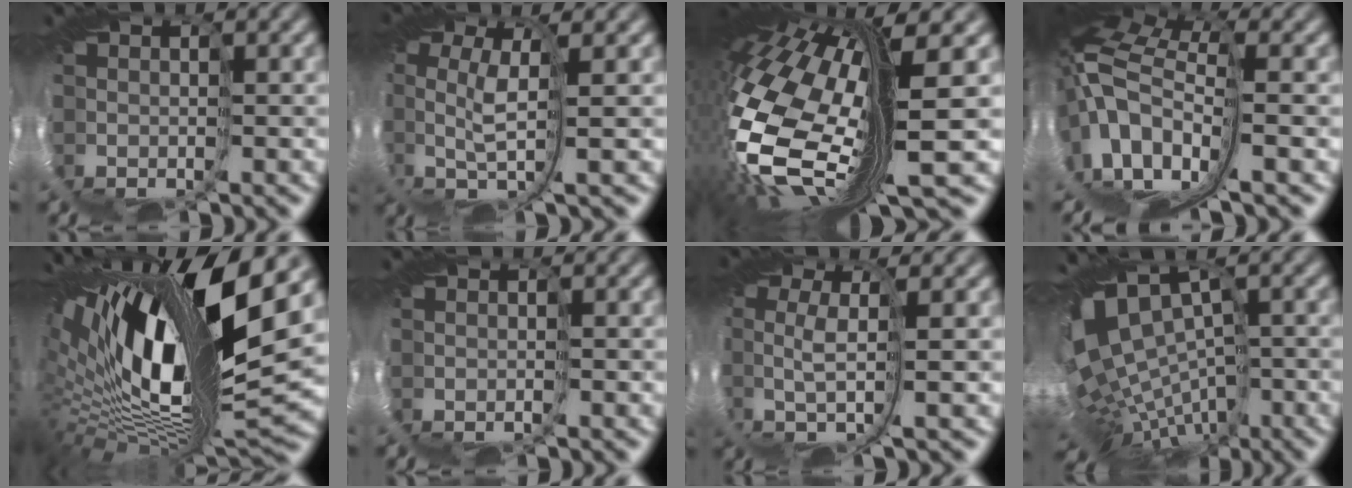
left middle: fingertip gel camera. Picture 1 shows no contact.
{"total": 3.9, "force": [0.6, 0.5, 3.8], "torque": [-0.131, 0.002, -0.005]}
{"total": 13.5, "force": [0.2, 4.6, 12.7], "torque": [-0.312, -0.051, 0.018]}
{"total": 11.8, "force": [-1.4, 6.2, 9.9], "torque": [-0.217, 0.001, 0.003]}
{"total": 13.9, "force": [4.3, 4.2, 12.5], "torque": [-0.251, -0.009, 0.077]}
{"total": 0.6, "force": [-0.5, -0.2, -0.2], "torque": [0.001, -0.001, -0.006]}
{"total": 2.8, "force": [0.5, -0.2, 2.7], "torque": [-0.094, -0.001, -0.008]}
{"total": 9.0, "force": [-2.3, 4.9, 7.2], "torque": [-0.144, -0.003, -0.005]}